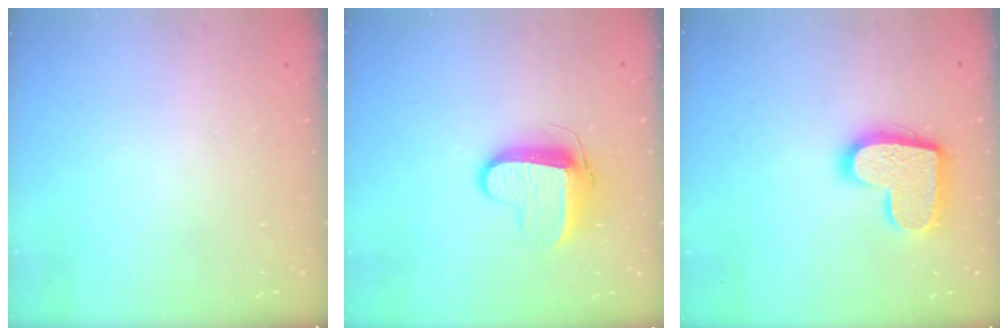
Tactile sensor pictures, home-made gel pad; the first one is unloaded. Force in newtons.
{"total": 10.3, "press": 10.3, "slide": 1.1}
{"total": 15.6, "press": 15.6, "slide": 0.8}